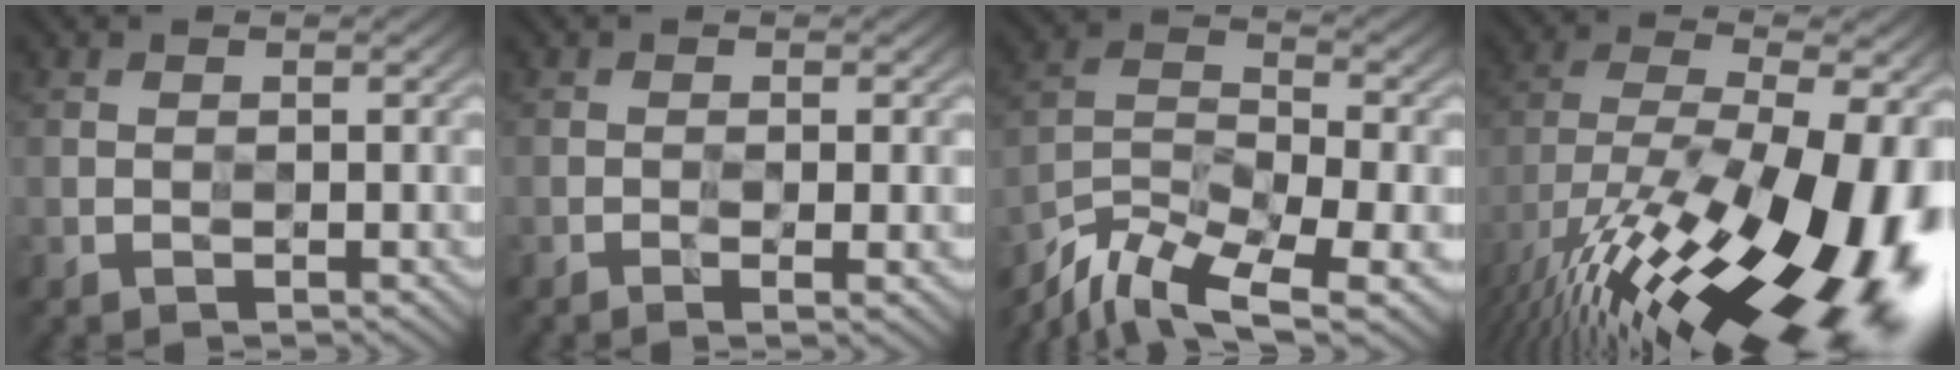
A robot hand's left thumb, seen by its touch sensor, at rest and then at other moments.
{"total": 2.2, "force": [-0.6, 0.3, 2.1], "torque": [-0.039, -0.004, -0.011]}
{"total": 12.1, "force": [-8.6, 3.6, 7.6], "torque": [-0.158, -0.019, -0.162]}
{"total": 21.4, "force": [-9.6, 9.3, 16.7], "torque": [-0.280, -0.028, -0.151]}